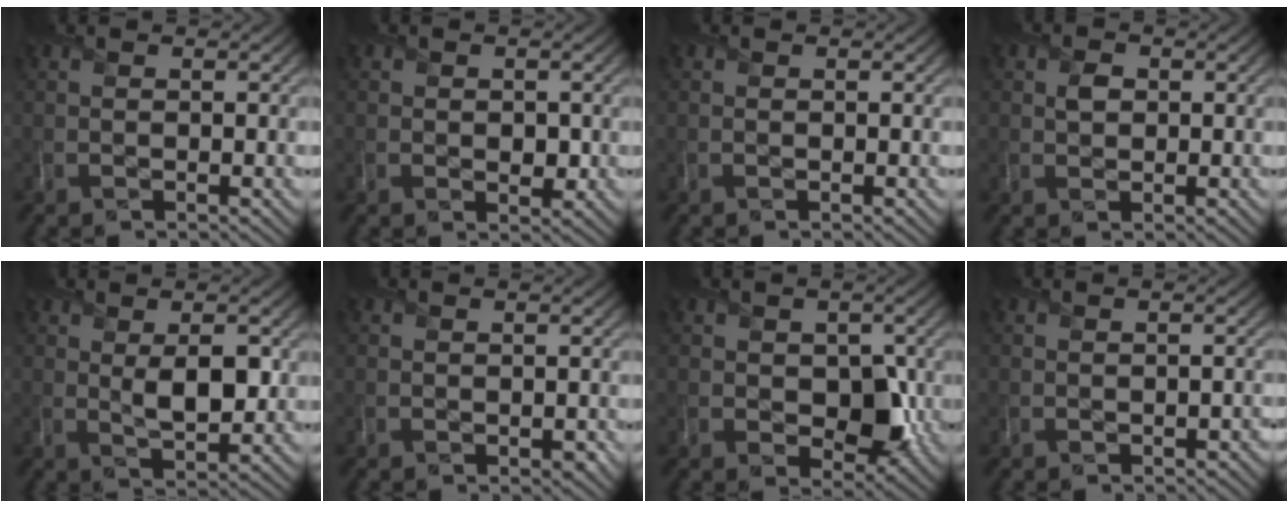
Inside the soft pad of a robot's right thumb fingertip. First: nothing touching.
{"total": 1.9, "force": [0.1, 1.6, 1.1], "torque": [-0.019, -0.009, -0.001]}
{"total": 0.0}
{"total": 1.9, "force": [0.3, 1.5, 1.0], "torque": [-0.021, 0.001, 0.001]}
{"total": 4.9, "force": [0.7, 2.4, 4.3], "torque": [-0.076, -0.004, 0.014]}
{"total": 1.0, "force": [-0.3, 0.9, 0.3], "torque": [-0.004, -0.010, -0.007]}
{"total": 5.4, "force": [-0.5, 4.1, 3.6], "torque": [-0.056, -0.016, -0.008]}
{"total": 1.2, "force": [-0.6, 1.0, 0.3], "torque": [-0.002, -0.008, -0.011]}